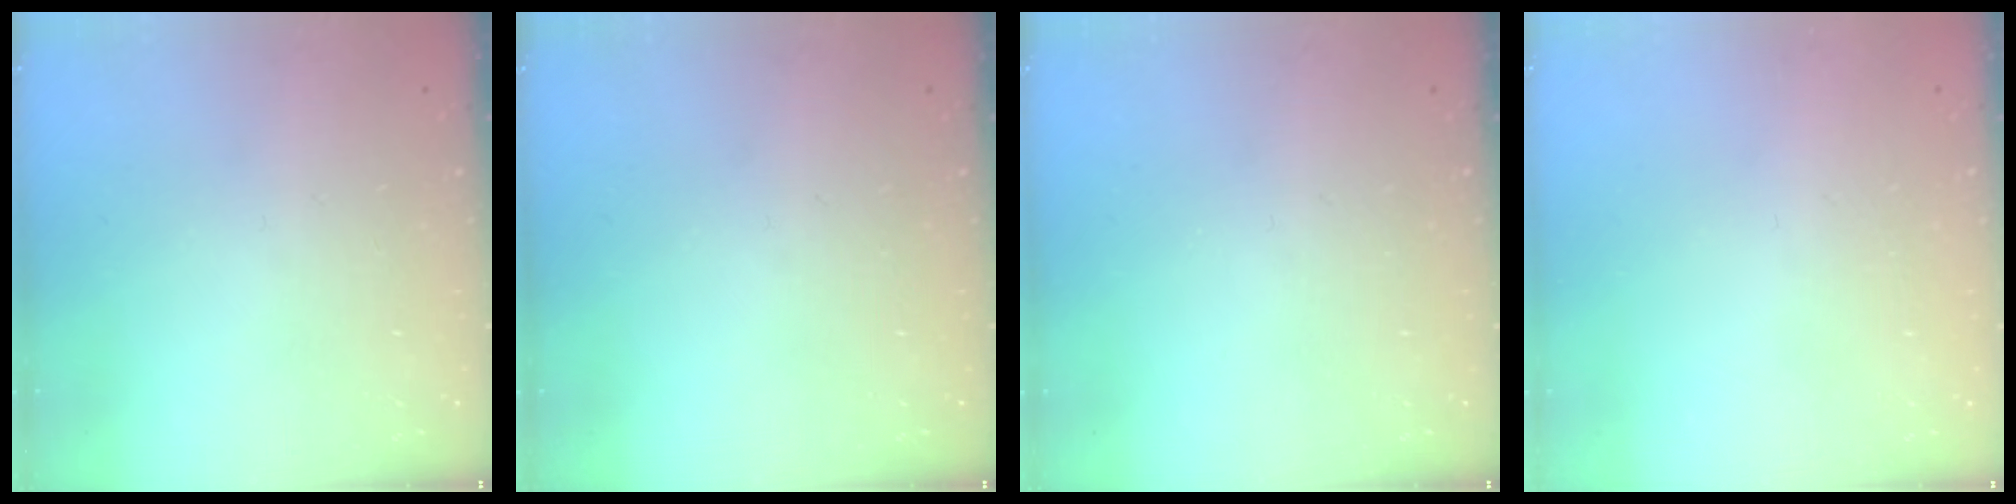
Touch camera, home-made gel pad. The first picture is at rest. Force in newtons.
{"total": 0.0}
{"total": 0.0}
{"total": 0.9, "press": 0.9, "slide": 0.1}